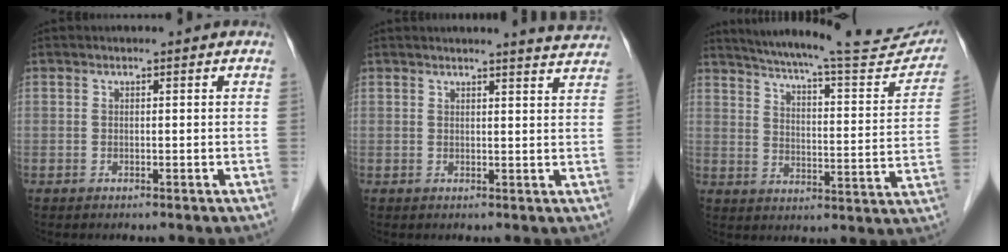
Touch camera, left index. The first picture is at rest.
{"total": 5.2, "force": [5.0, -0.4, 1.2], "torque": [-0.019, -0.012, 0.042]}
{"total": 23.6, "force": [21.5, 2.4, 9.4], "torque": [-0.141, -0.048, 0.277]}